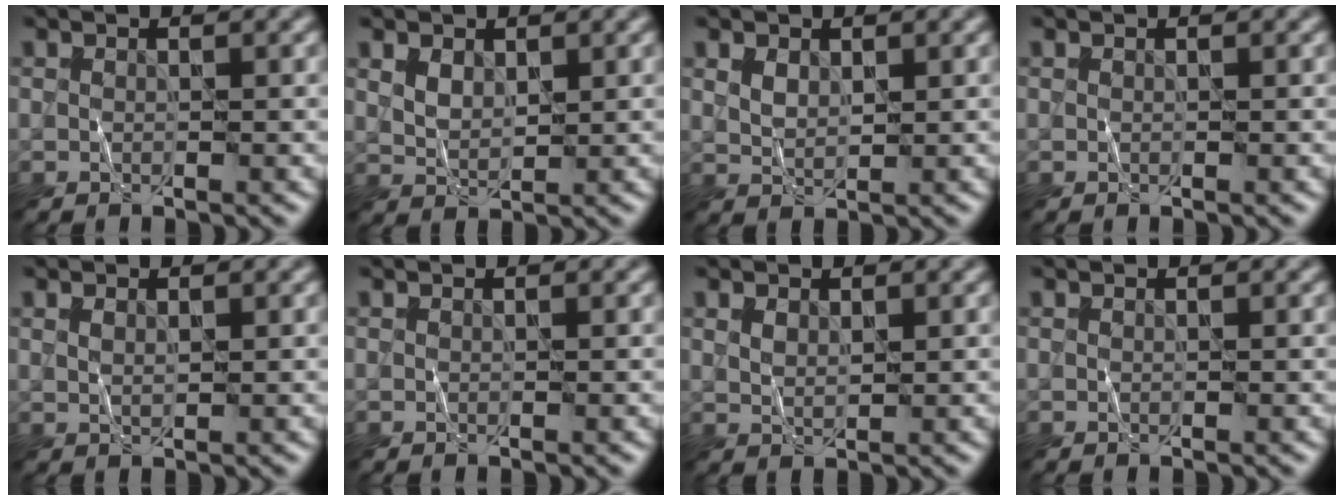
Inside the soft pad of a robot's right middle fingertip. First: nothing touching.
{"total": 1.9, "force": [1.0, 1.2, 1.2], "torque": [-0.027, -0.003, 0.024]}
{"total": 1.6, "force": [0.8, 1.0, 1.0], "torque": [-0.022, -0.002, 0.019]}
{"total": 0.0}
{"total": 1.0, "force": [0.4, 0.5, 0.7], "torque": [-0.018, -0.001, 0.012]}
{"total": 0.0}
{"total": 1.3, "force": [0.6, 0.7, 0.9], "torque": [-0.020, -0.001, 0.017]}
{"total": 0.0}